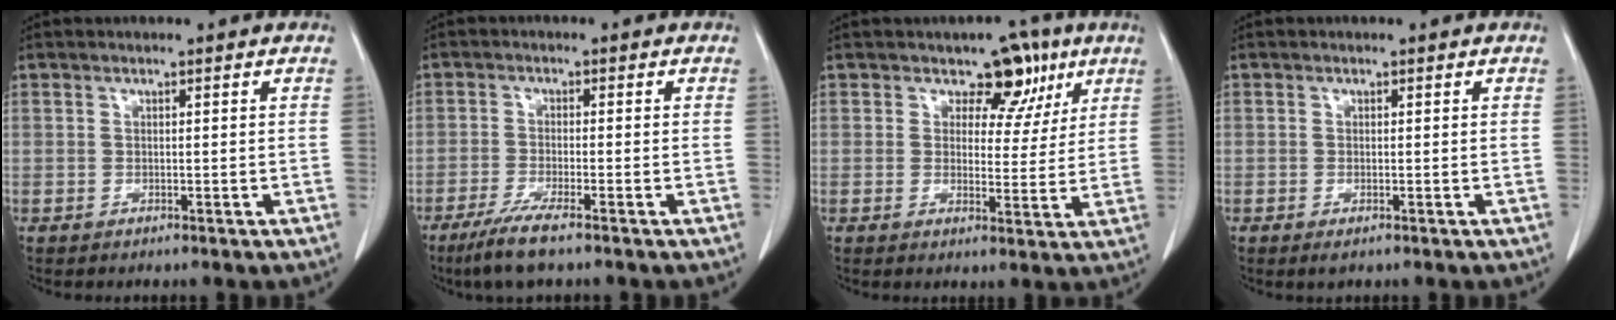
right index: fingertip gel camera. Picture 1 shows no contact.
{"total": 5.7, "force": [-4.0, 0.1, 4.0], "torque": [-0.082, -0.016, -0.073]}
{"total": 6.3, "force": [3.7, 4.3, 2.9], "torque": [-0.013, 0.003, 0.045]}
{"total": 0.9, "force": [-0.5, 0.2, 0.8], "torque": [-0.018, -0.007, -0.003]}